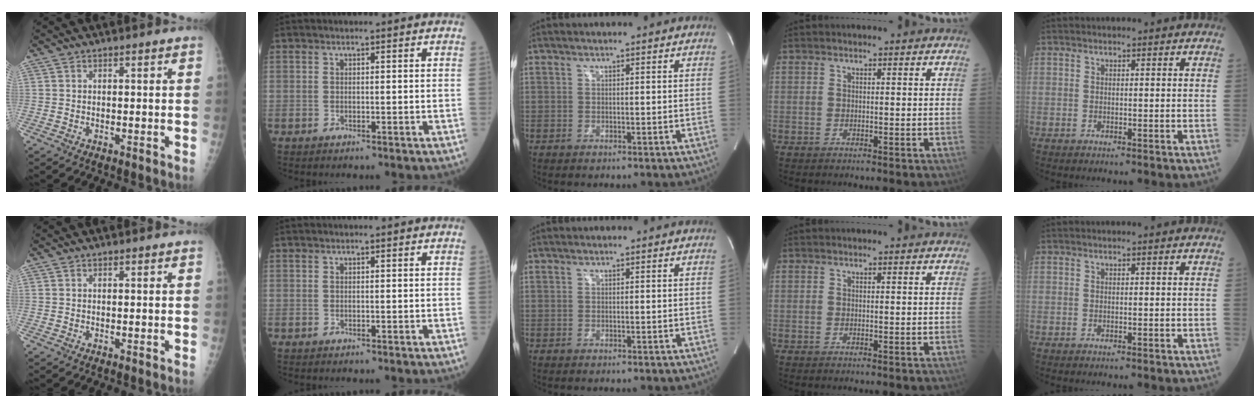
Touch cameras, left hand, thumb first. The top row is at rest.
{}